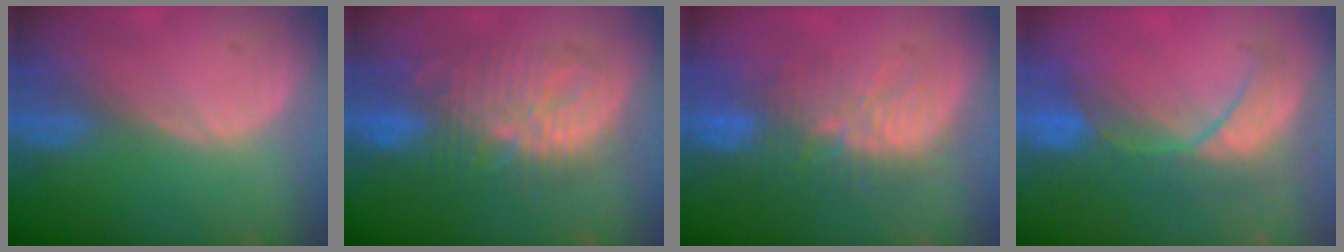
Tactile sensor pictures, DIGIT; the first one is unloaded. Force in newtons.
{"total": 10.4, "press": 10.4, "slide": 0.4}
{"total": 9.6, "press": 9.2, "slide": 2.8}
{"total": 8.1, "press": 8.0, "slide": 0.8}